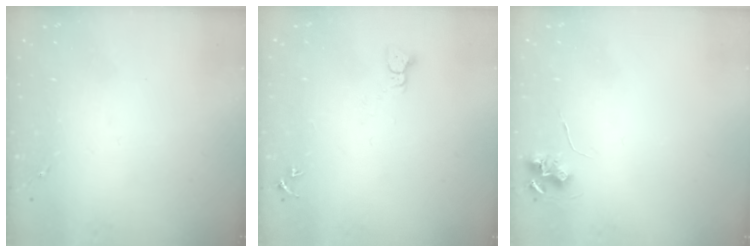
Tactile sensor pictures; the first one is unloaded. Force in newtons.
{"total": 2.2, "press": 2.2, "slide": 0.2}
{"total": 6.0, "press": 6.0, "slide": 0.4}